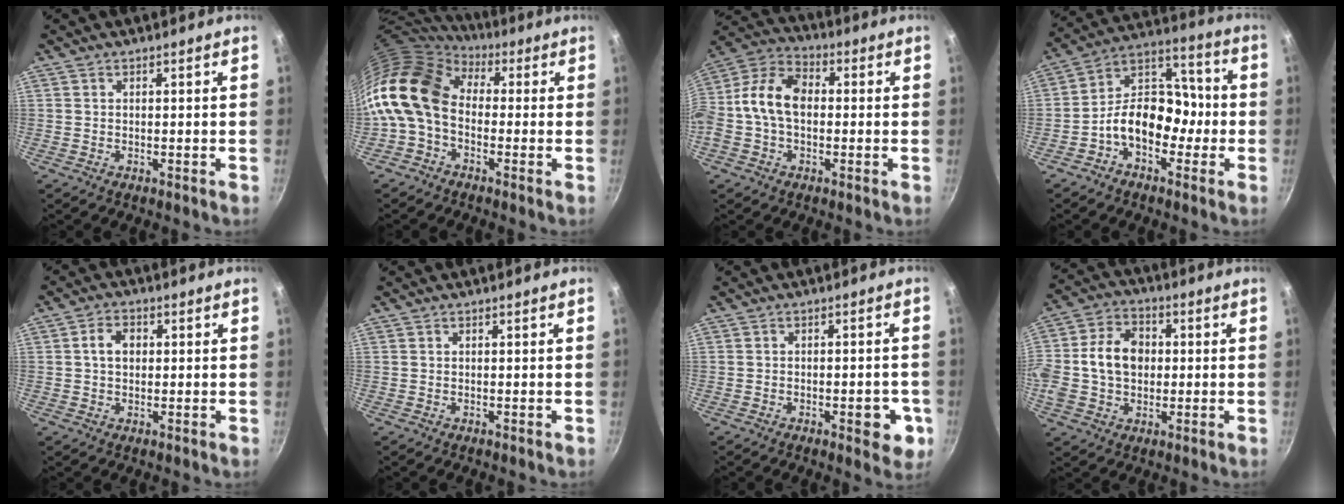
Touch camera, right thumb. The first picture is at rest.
{"total": 14.7, "force": [-0.1, 10.5, 10.4], "torque": [-0.190, 0.027, -0.022]}
{"total": 12.7, "force": [-0.2, 8.6, 9.3], "torque": [-0.154, 0.040, -0.027]}
{"total": 13.3, "force": [-3.8, 9.3, 8.8], "torque": [-0.087, 0.060, -0.084]}
{"total": 4.1, "force": [0.5, 3.1, 2.7], "torque": [-0.031, 0.009, 0.004]}
{"total": 0.0}
{"total": 6.3, "force": [-2.1, 2.9, 5.2], "torque": [-0.044, 0.010, -0.025]}
{"total": 13.3, "force": [0.4, 10.0, 8.7], "torque": [-0.147, 0.024, -0.008]}